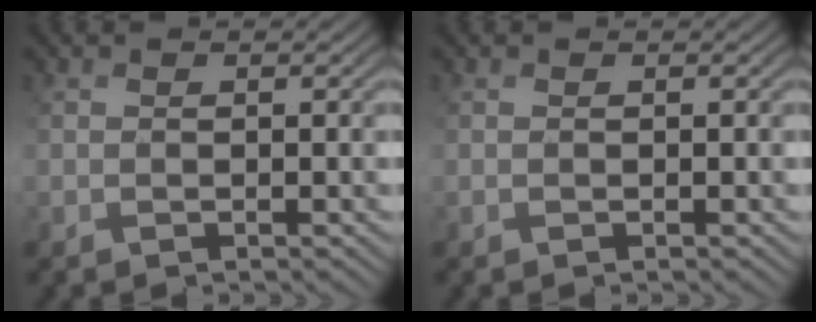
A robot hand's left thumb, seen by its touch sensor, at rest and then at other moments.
{"total": 0.0}